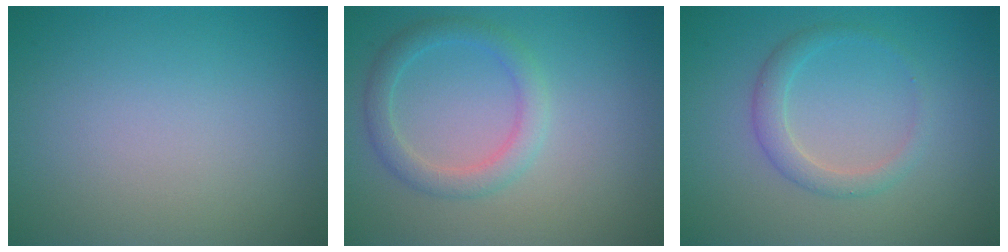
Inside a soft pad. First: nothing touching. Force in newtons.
{"total": 2.5, "press": 2.5, "slide": 0.0}
{"total": 1.5, "press": 1.5, "slide": 0.0}